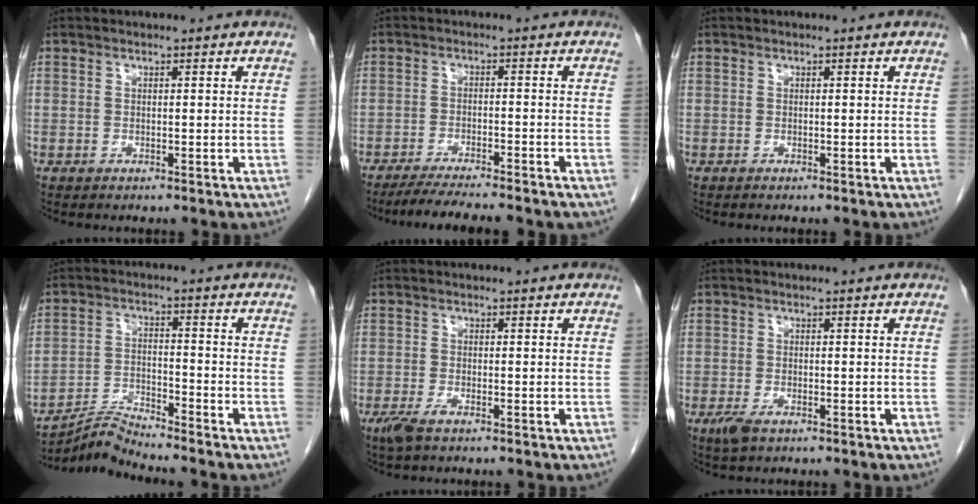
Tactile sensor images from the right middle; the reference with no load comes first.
{"total": 9.9, "force": [-8.4, 1.0, 5.1], "torque": [-0.073, -0.015, -0.124]}
{"total": 0.0}
{"total": 5.5, "force": [-5.2, -1.6, -0.1], "torque": [-0.009, -0.010, -0.097]}
{"total": 2.4, "force": [-1.6, 0.5, 1.8], "torque": [-0.040, -0.006, -0.031]}
{"total": 2.3, "force": [-1.3, 0.8, 1.7], "torque": [-0.039, -0.004, -0.022]}